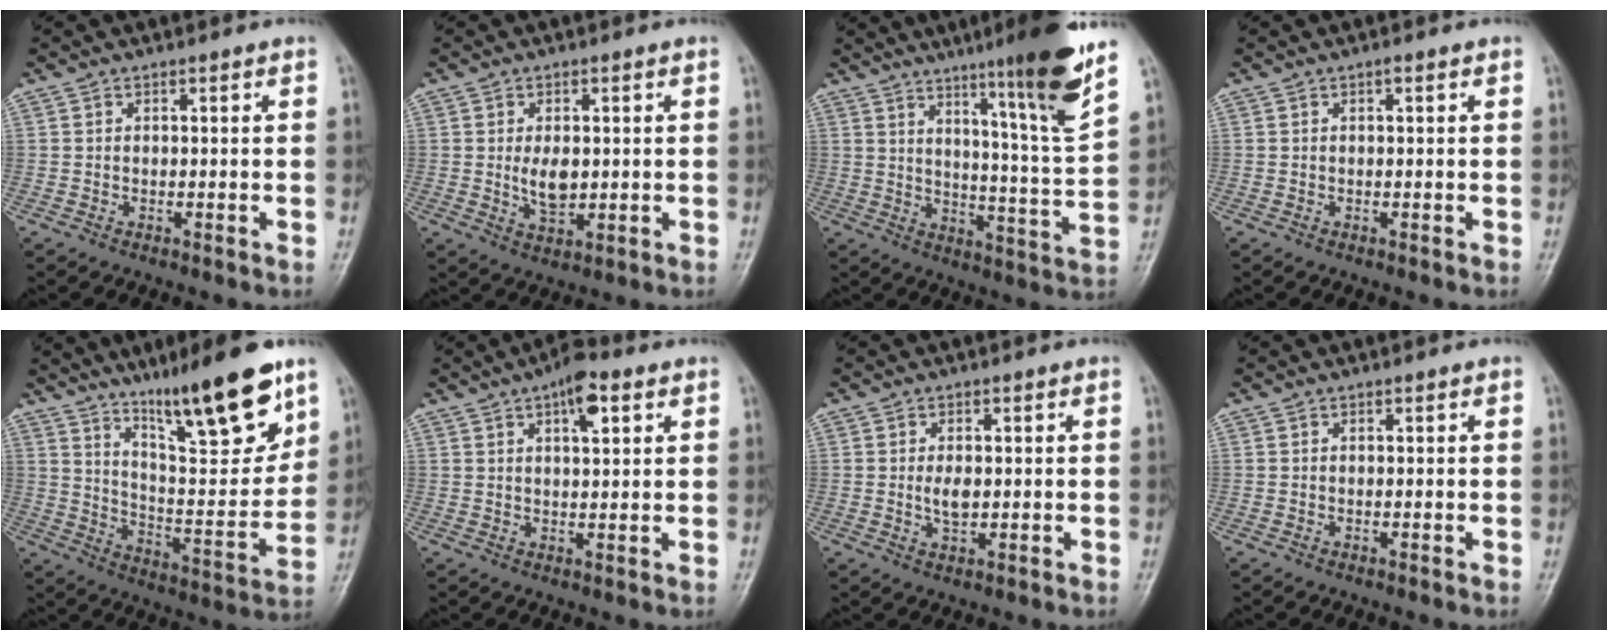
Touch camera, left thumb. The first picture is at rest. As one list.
[{"total": 5.4, "force": [0.3, 3.1, 4.4], "torque": [-0.068, -0.009, 0.011]}, {"total": 16.0, "force": [10.1, 0.1, 12.5], "torque": [-0.170, -0.061, 0.152]}, {"total": 0.9, "force": [0.4, 0.2, 0.8], "torque": [-0.012, 0.003, 0.003]}, {"total": 19.8, "force": [13.2, 3.9, 14.2], "torque": [-0.184, -0.078, 0.222]}, {"total": 6.9, "force": [3.3, 2.7, 5.5], "torque": [-0.072, -0.003, 0.045]}, {"total": 3.5, "force": [0.1, 1.9, 2.9], "torque": [-0.051, -0.005, 0.003]}, {"total": 0.0}]